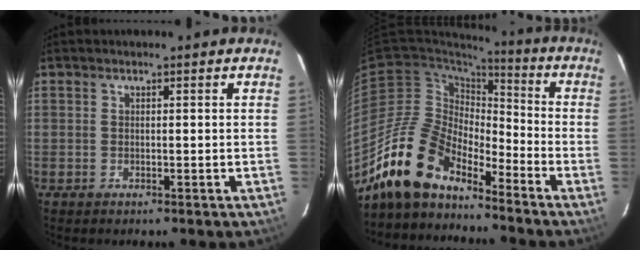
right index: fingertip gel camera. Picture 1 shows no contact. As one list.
[{"total": 15.4, "force": [-12.7, 5.9, 6.4], "torque": [-0.129, 0.006, -0.245]}]